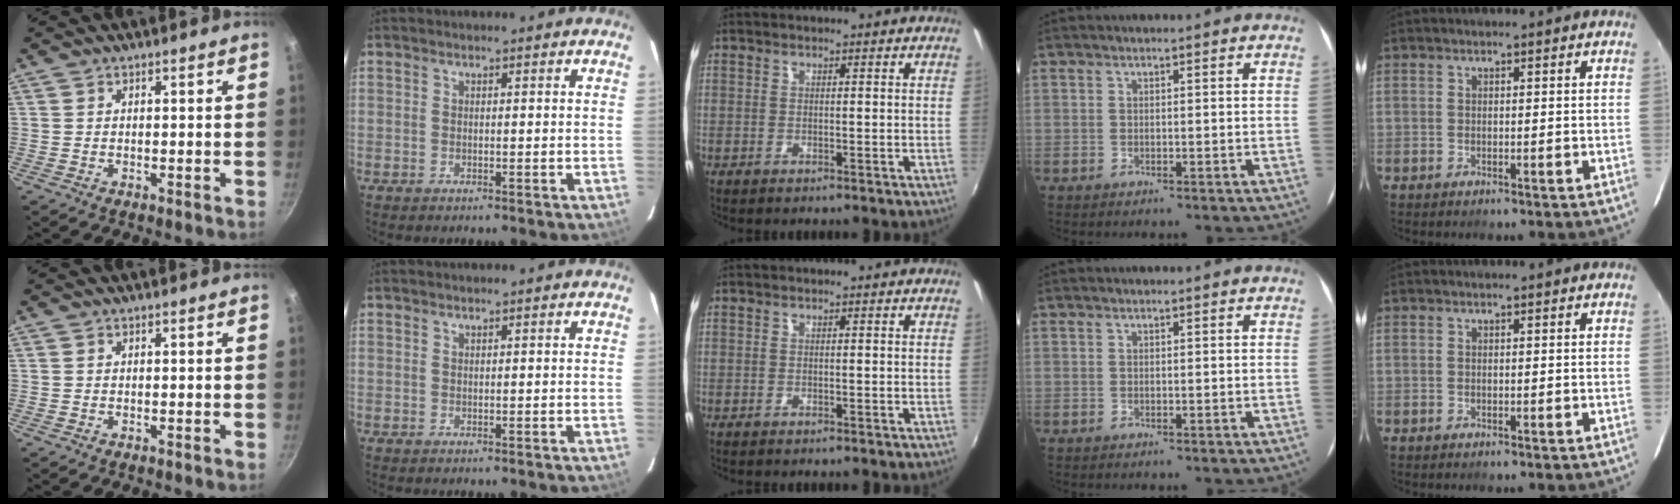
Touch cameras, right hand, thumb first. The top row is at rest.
{}